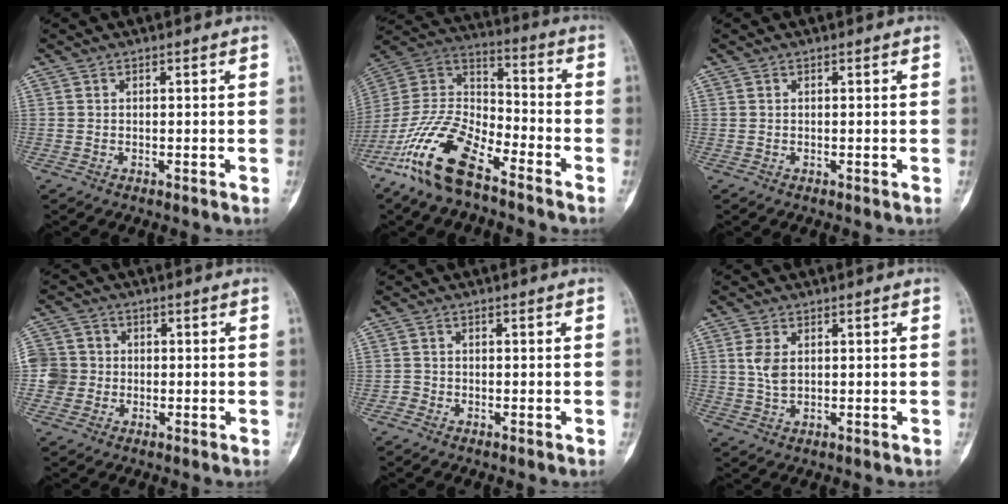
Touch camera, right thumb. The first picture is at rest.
{"total": 17.6, "force": [-11.4, 6.6, 11.7], "torque": [-0.230, 0.063, -0.222]}
{"total": 0.0}
{"total": 6.1, "force": [-0.6, 6.0, 1.3], "torque": [-0.006, 0.012, -0.017]}
{"total": 1.0, "force": [-0.6, 0.7, -0.1], "torque": [0.005, 0.004, -0.019]}
{"total": 3.7, "force": [0.8, 2.1, 3.0], "torque": [-0.061, -0.001, 0.019]}